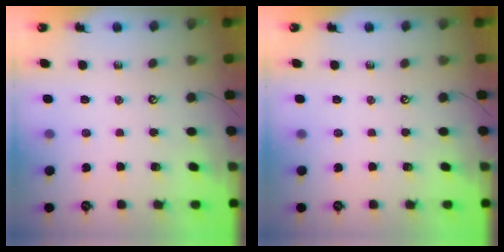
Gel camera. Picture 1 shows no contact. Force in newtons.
{"total": 0.0}